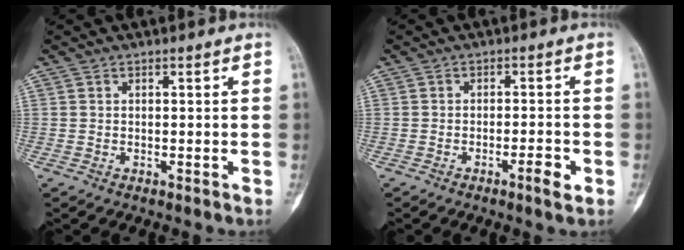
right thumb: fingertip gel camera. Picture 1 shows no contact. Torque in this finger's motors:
{"motor_torque": [-0.28, 0.66, 0.27, 0.15, -0.05]}